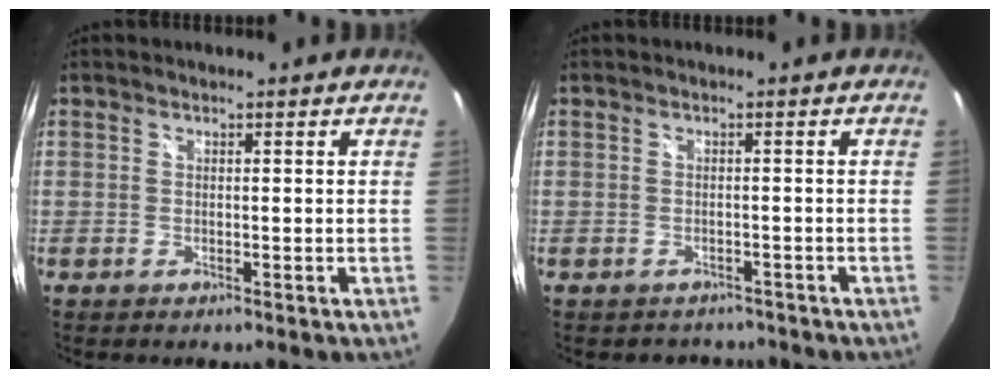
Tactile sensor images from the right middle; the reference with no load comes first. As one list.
[{"total": 3.7, "force": [-3.1, 2.1, 0.4], "torque": [-0.009, -0.005, -0.039]}]